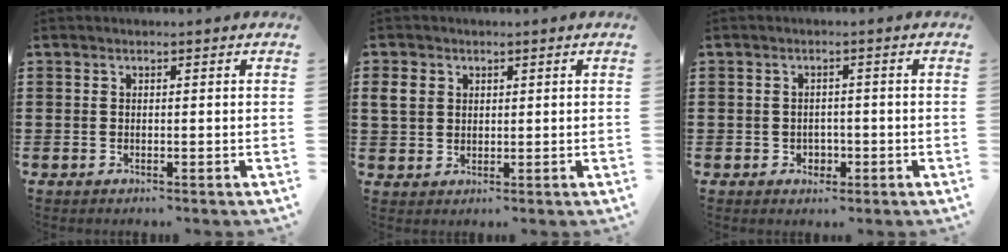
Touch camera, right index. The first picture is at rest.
{"total": 3.1, "force": [1.0, 2.7, 1.4], "torque": [-0.037, 0.010, 0.017]}
{"total": 1.7, "force": [-0.7, 1.4, 0.7], "torque": [-0.017, 0.000, -0.017]}